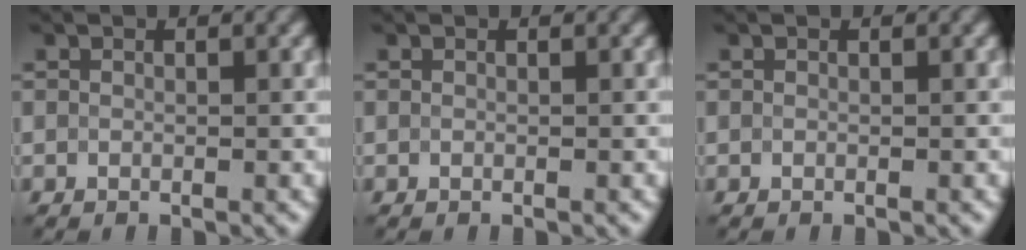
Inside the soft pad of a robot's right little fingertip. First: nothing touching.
{"total": 0.0}
{"total": 0.0}